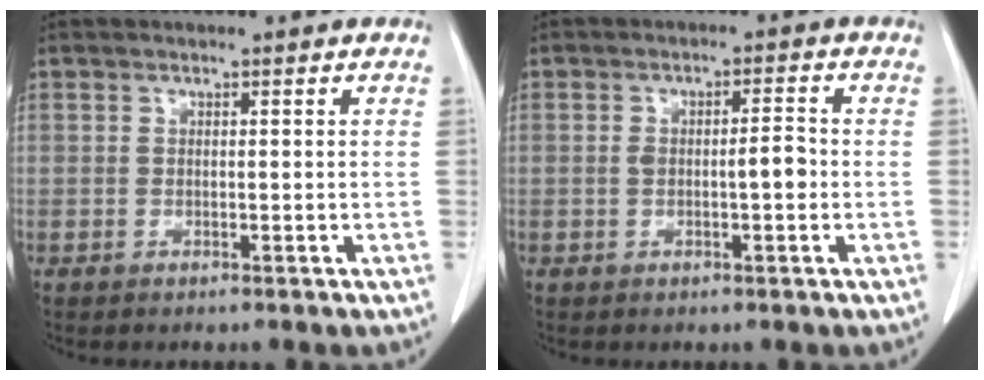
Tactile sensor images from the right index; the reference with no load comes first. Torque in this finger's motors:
{"motor_torque": [0.07, 0.00, 0.08, 0.03]}